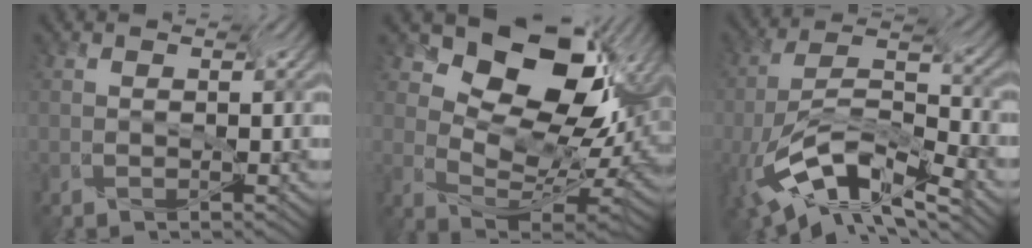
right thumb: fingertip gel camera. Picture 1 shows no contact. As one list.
[{"total": 10.9, "force": [2.2, 6.9, 8.1], "torque": [-0.131, 0.016, 0.053]}, {"total": 12.3, "force": [-10.3, 2.6, 6.1], "torque": [-0.137, -0.015, -0.190]}]